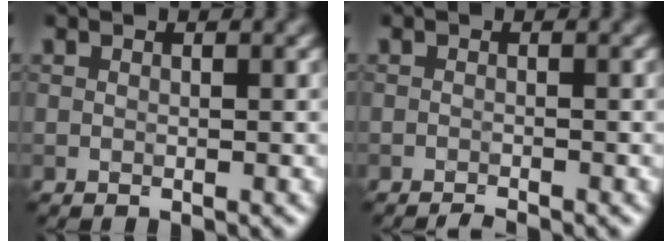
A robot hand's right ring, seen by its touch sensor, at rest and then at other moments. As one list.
[{"total": 1.1, "force": [-1.0, 0.1, 0.5], "torque": [-0.001, 0.000, -0.021]}]